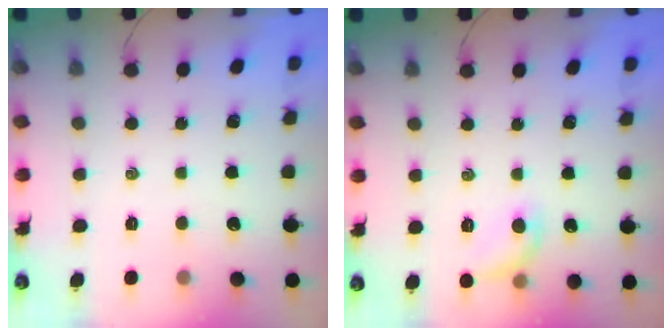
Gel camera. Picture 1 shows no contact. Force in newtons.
{"total": 7.4, "press": 7.3, "slide": 1.3}